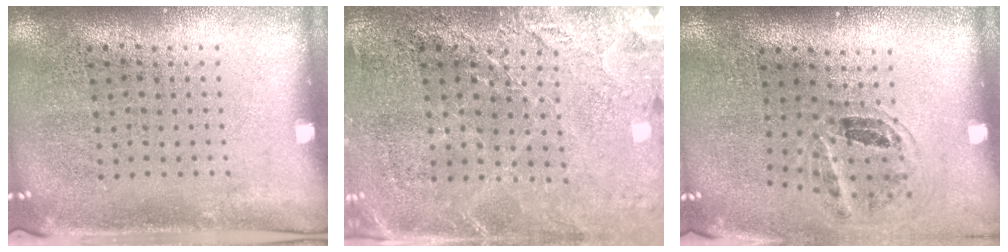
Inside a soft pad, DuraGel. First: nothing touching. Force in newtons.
{"total": 2.8, "press": 2.7, "slide": 0.6}
{"total": 1.1, "press": 1.0, "slide": 0.3}